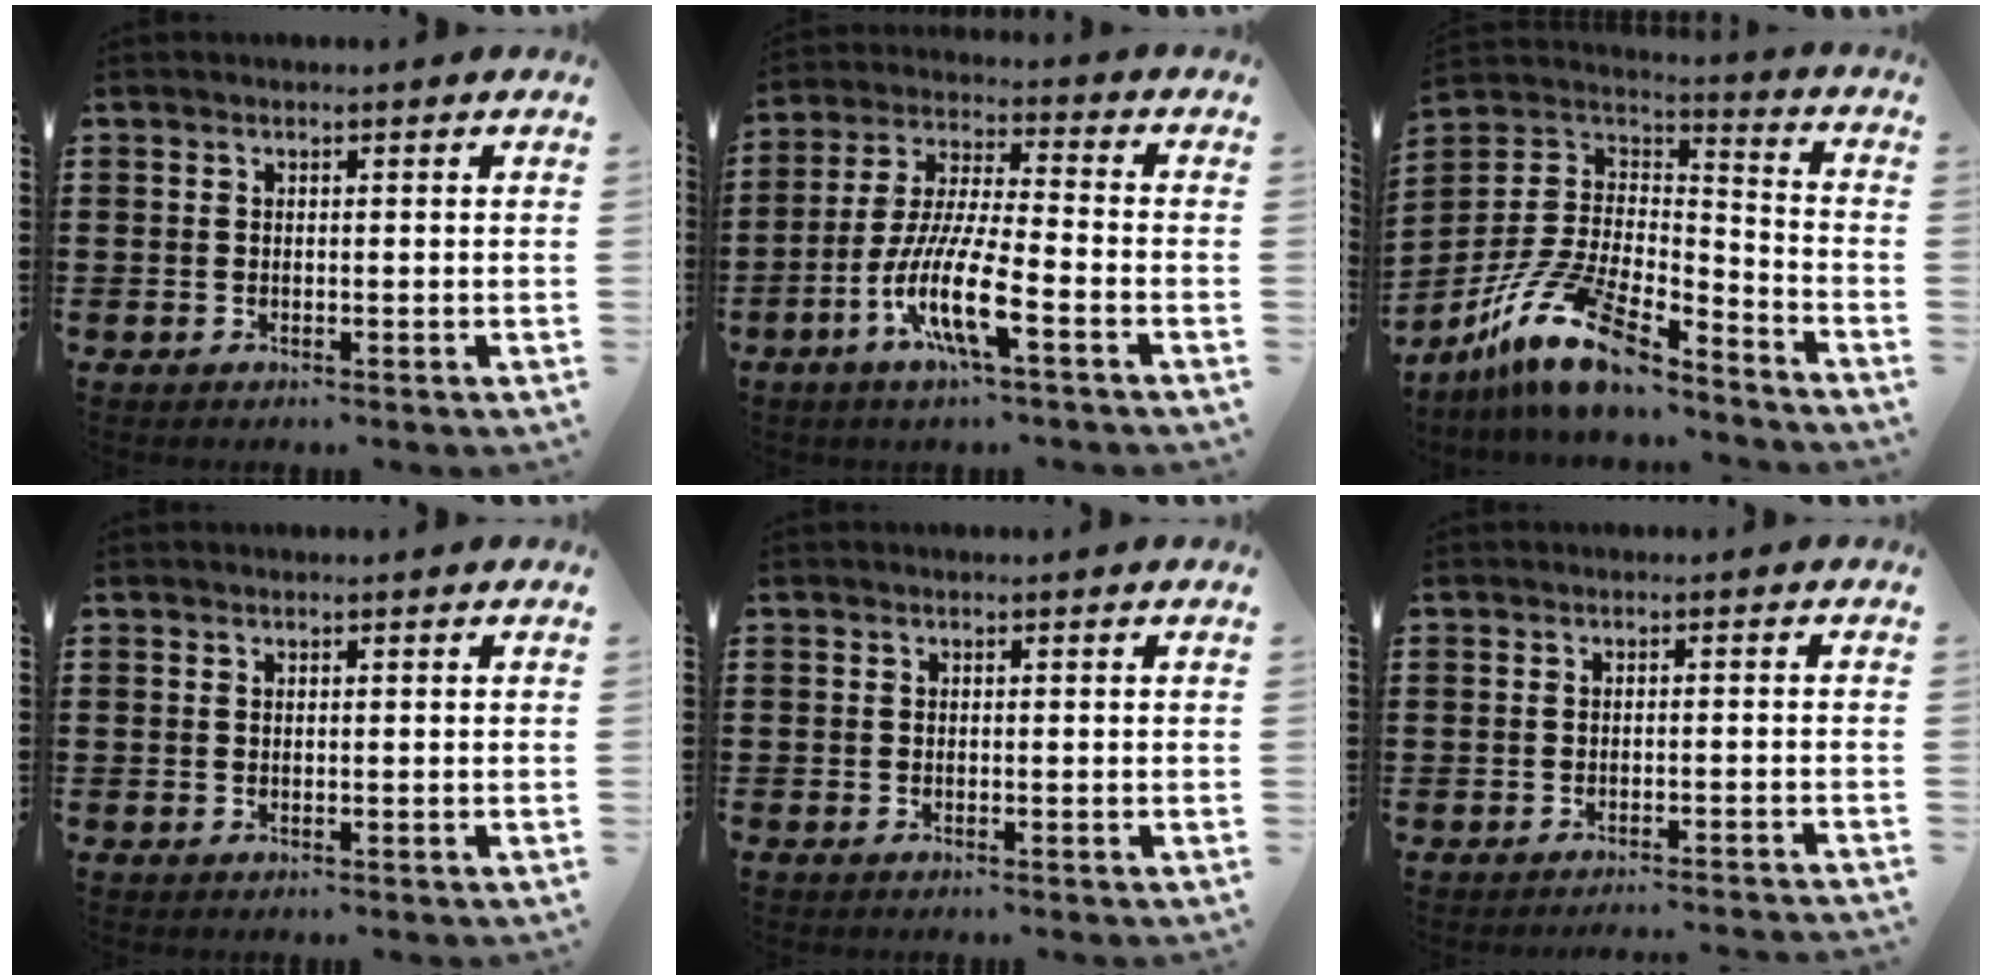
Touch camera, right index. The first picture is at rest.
{"total": 11.1, "force": [-5.5, 1.8, 9.4], "torque": [-0.216, -0.013, -0.112]}
{"total": 15.2, "force": [-10.1, 5.0, 10.1], "torque": [-0.213, 0.028, -0.188]}
{"total": 0.0}
{"total": 0.0}
{"total": 1.8, "force": [-1.8, -0.4, 0.2], "torque": [-0.005, 0.001, -0.036]}